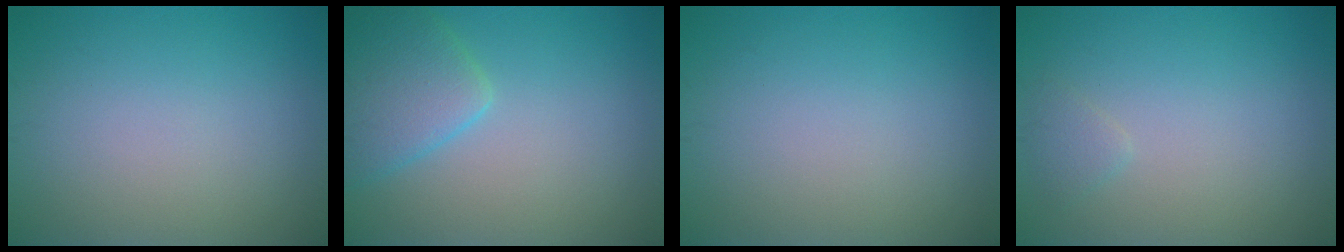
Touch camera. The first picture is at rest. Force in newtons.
{"total": 4.2, "press": 4.2, "slide": 0.3}
{"total": 0.0}
{"total": 0.9, "press": 0.9, "slide": 0.1}